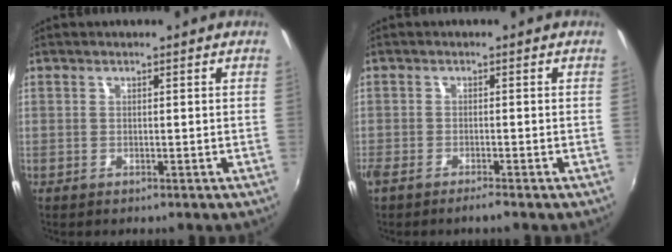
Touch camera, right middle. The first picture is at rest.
{"total": 2.5, "force": [-2.2, 0.1, 1.3], "torque": [-0.038, -0.008, -0.046]}